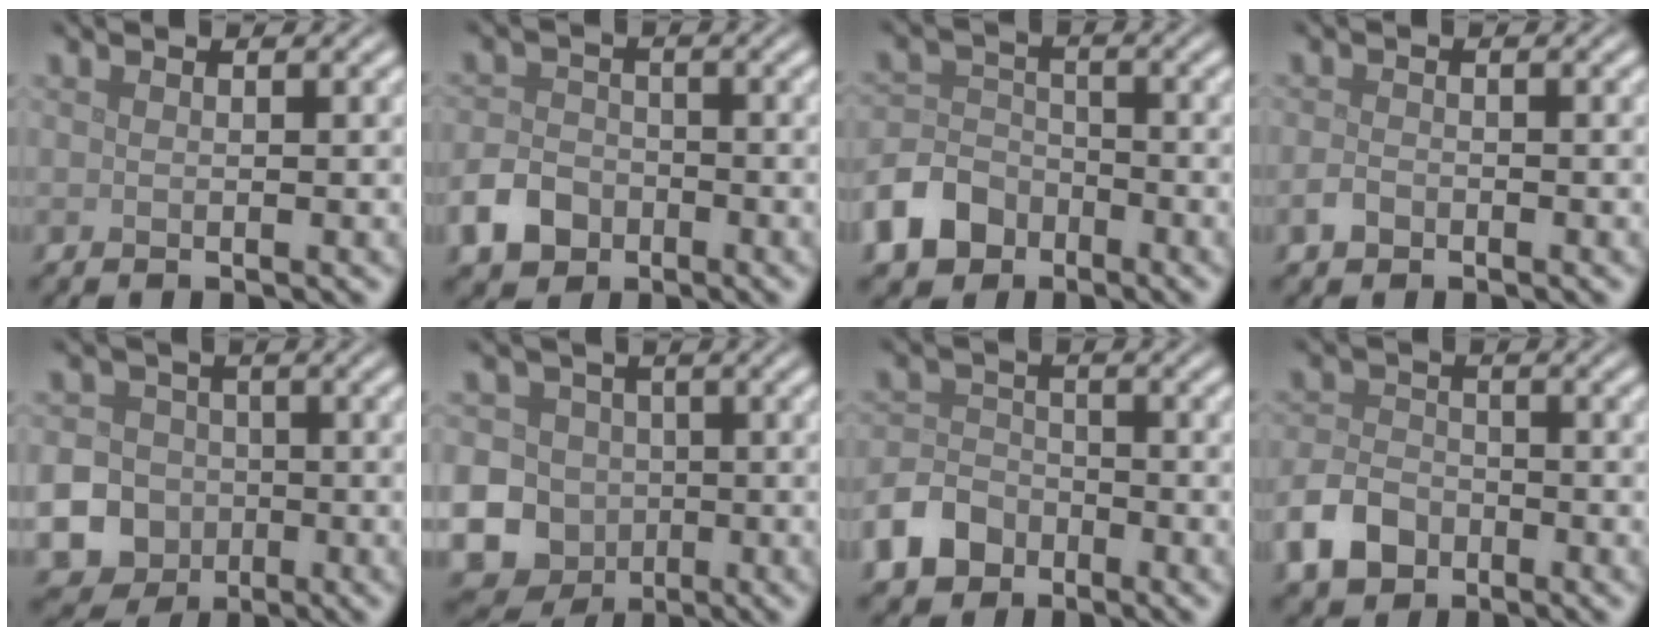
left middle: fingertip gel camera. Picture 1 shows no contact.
{"total": 3.9, "force": [-2.1, 2.9, 1.6], "torque": [-0.035, -0.002, -0.044]}
{"total": 5.6, "force": [-3.4, 4.0, 1.9], "torque": [-0.034, 0.001, -0.077]}
{"total": 1.1, "force": [-0.7, 0.7, 0.5], "torque": [-0.011, 0.000, -0.016]}
{"total": 18.8, "force": [-6.9, 17.1, 3.8], "torque": [-0.120, -0.056, -0.147]}
{"total": 16.8, "force": [-4.5, 15.5, 4.5], "torque": [-0.117, -0.025, -0.107]}
{"total": 4.5, "force": [-2.7, 3.2, 1.6], "torque": [-0.033, -0.001, -0.059]}
{"total": 4.2, "force": [-2.3, 2.9, 1.9], "torque": [-0.042, -0.001, -0.051]}